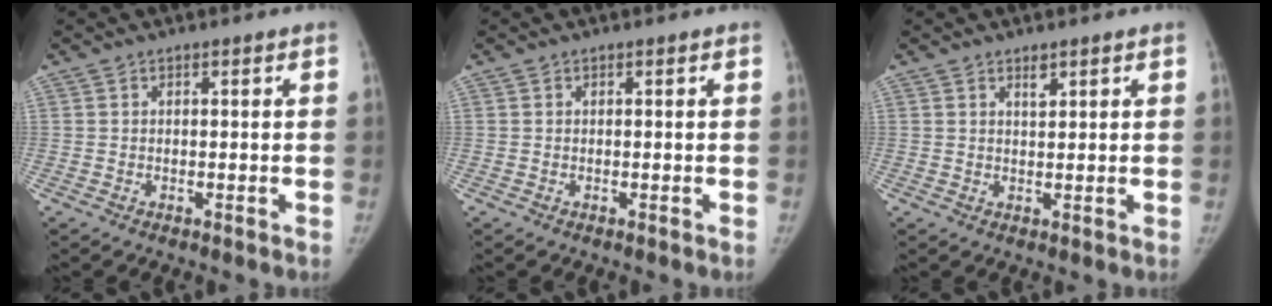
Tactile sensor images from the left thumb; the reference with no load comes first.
{"total": 0.0}
{"total": 1.7, "force": [1.1, 0.7, 1.0], "torque": [-0.009, -0.008, 0.020]}